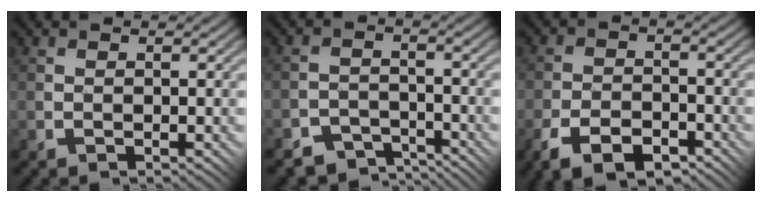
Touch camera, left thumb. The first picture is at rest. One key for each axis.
{"total": 4.5, "fx": -4.1, "fy": 1.7, "fz": 0.8, "tx": -0.008, "ty": -0.002, "tz": -0.072}
{"total": 6.7, "fx": -4.5, "fy": 3.1, "fz": 3.9, "tx": -0.077, "ty": -0.003, "tz": -0.082}